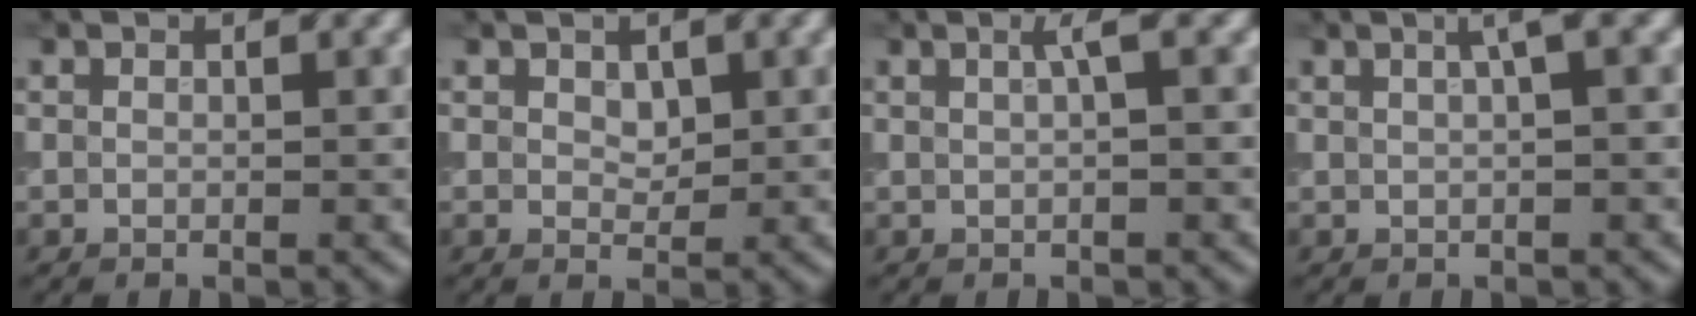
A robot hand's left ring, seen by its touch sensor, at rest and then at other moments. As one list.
[{"total": 1.3, "force": [0.5, 0.9, 0.8], "torque": [-0.011, -0.004, 0.012]}, {"total": 1.6, "force": [0.5, 0.4, 1.5], "torque": [-0.023, 0.007, 0.004]}, {"total": 2.0, "force": [0.8, 0.4, 1.8], "torque": [-0.024, 0.010, 0.011]}]